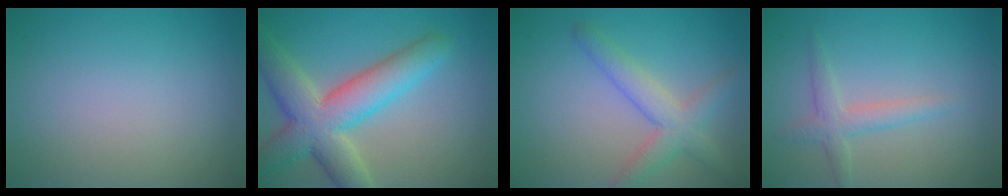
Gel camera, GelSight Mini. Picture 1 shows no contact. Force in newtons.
{"total": 8.5, "press": 8.5, "slide": 0.7}
{"total": 3.9, "press": 3.9, "slide": 0.2}
{"total": 2.2, "press": 2.2, "slide": 0.1}